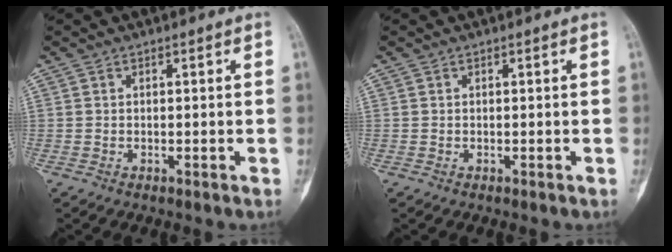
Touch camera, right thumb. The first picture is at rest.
{"total": 0.0}